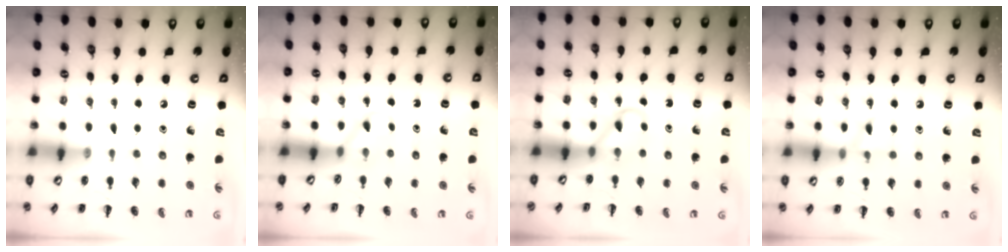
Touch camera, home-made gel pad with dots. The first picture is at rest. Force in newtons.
{"total": 3.0, "press": 2.8, "slide": 1.1}
{"total": 3.4, "press": 3.2, "slide": 1.0}
{"total": 5.9, "press": 5.8, "slide": 0.8}